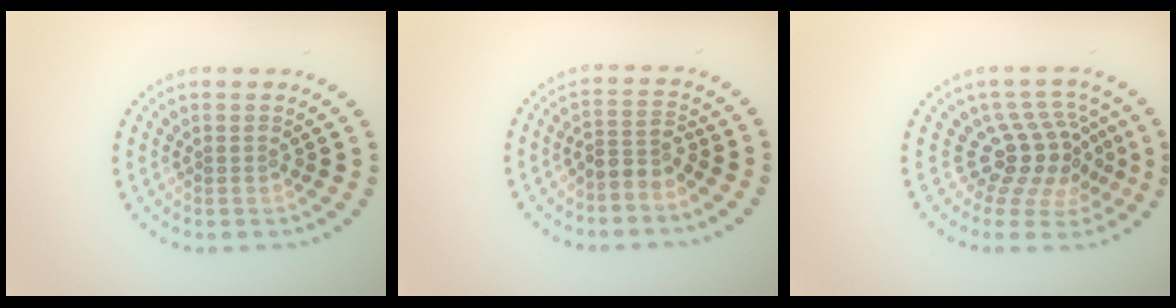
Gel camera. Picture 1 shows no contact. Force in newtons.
{"total": 2.3, "press": 1.7, "slide": 1.6}
{"total": 4.3, "press": 3.0, "slide": 3.1}